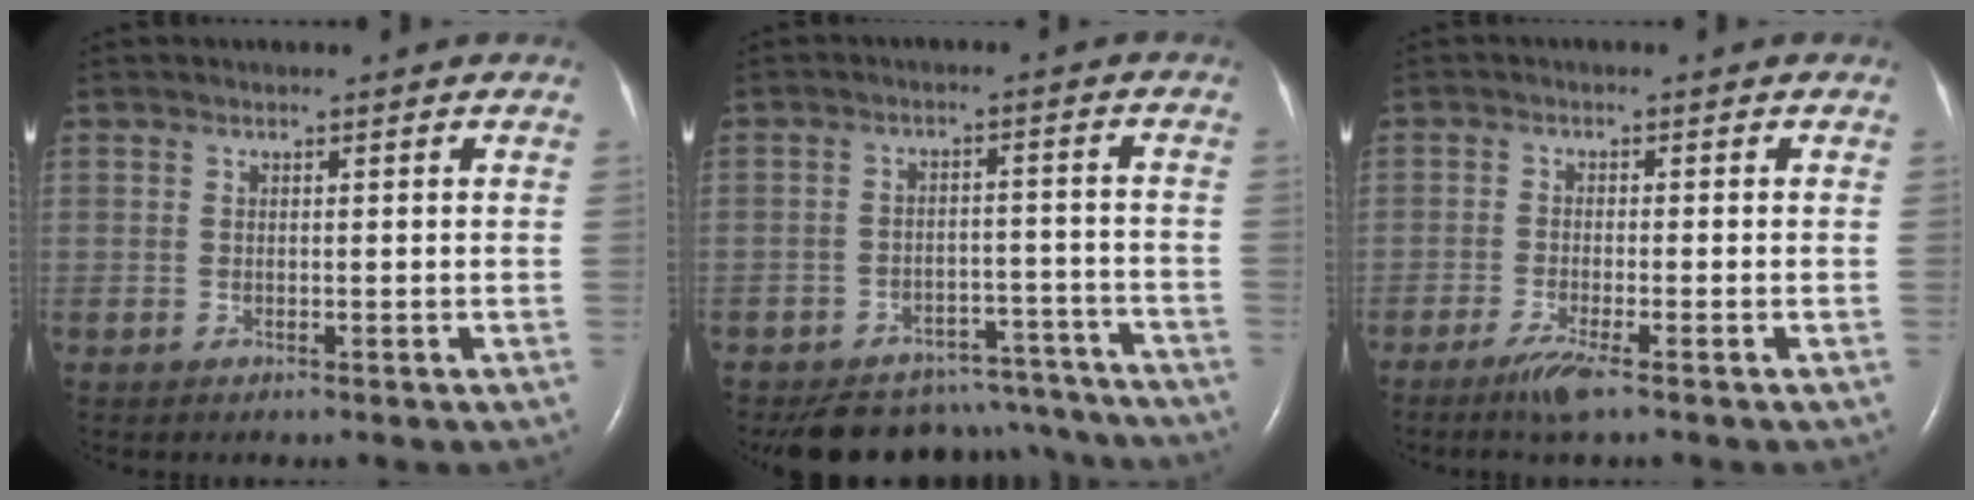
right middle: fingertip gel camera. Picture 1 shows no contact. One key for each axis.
{"total": 14.6, "fx": -13.4, "fy": 5.3, "fz": 2.0, "tx": -0.023, "ty": 0.031, "tz": -0.167}
{"total": 3.6, "fx": -2.5, "fy": 0.0, "fz": 2.6, "tx": -0.061, "ty": -0.010, "tz": -0.050}